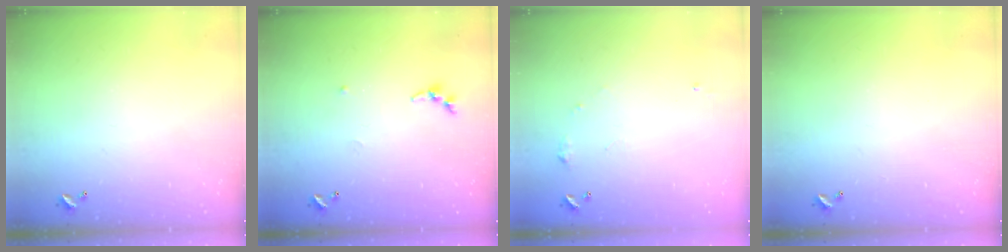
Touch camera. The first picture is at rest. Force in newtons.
{"total": 6.2, "press": 6.1, "slide": 0.7}
{"total": 5.9, "press": 5.9, "slide": 0.8}
{"total": 0.0}